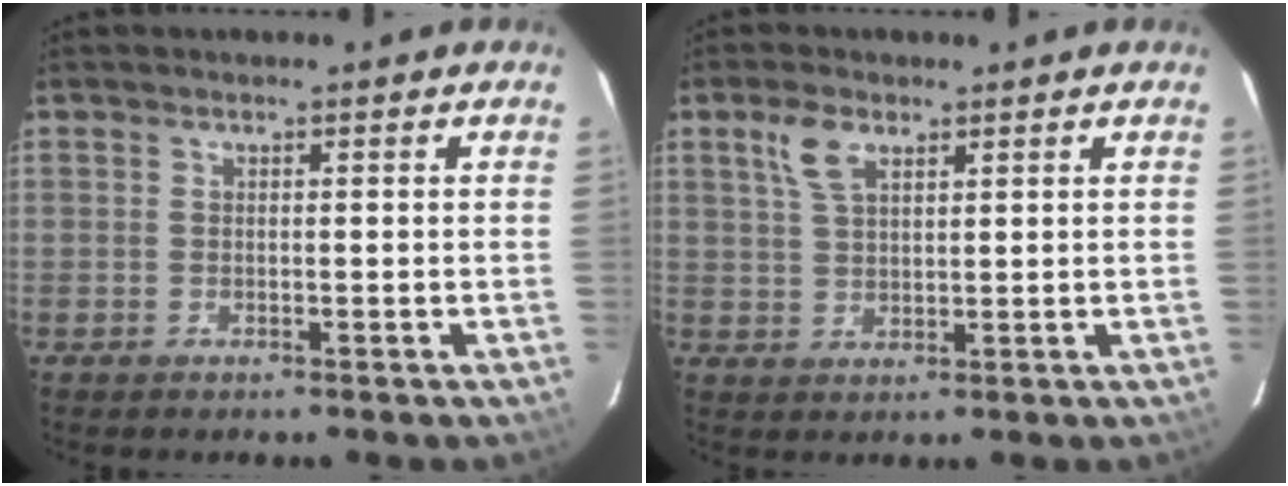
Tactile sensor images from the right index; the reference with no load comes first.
{"total": 5.0, "force": [2.7, 2.6, 3.4], "torque": [-0.070, 0.012, 0.054]}